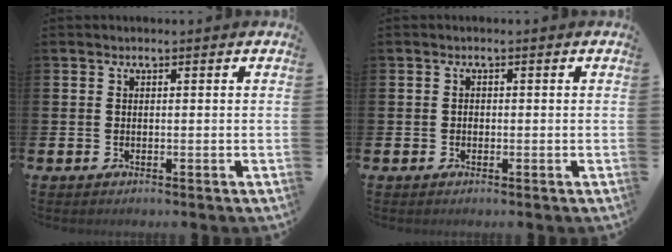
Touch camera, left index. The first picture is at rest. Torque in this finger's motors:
{"motor_torque": [-0.05, 0.01, -0.02, 0.00]}